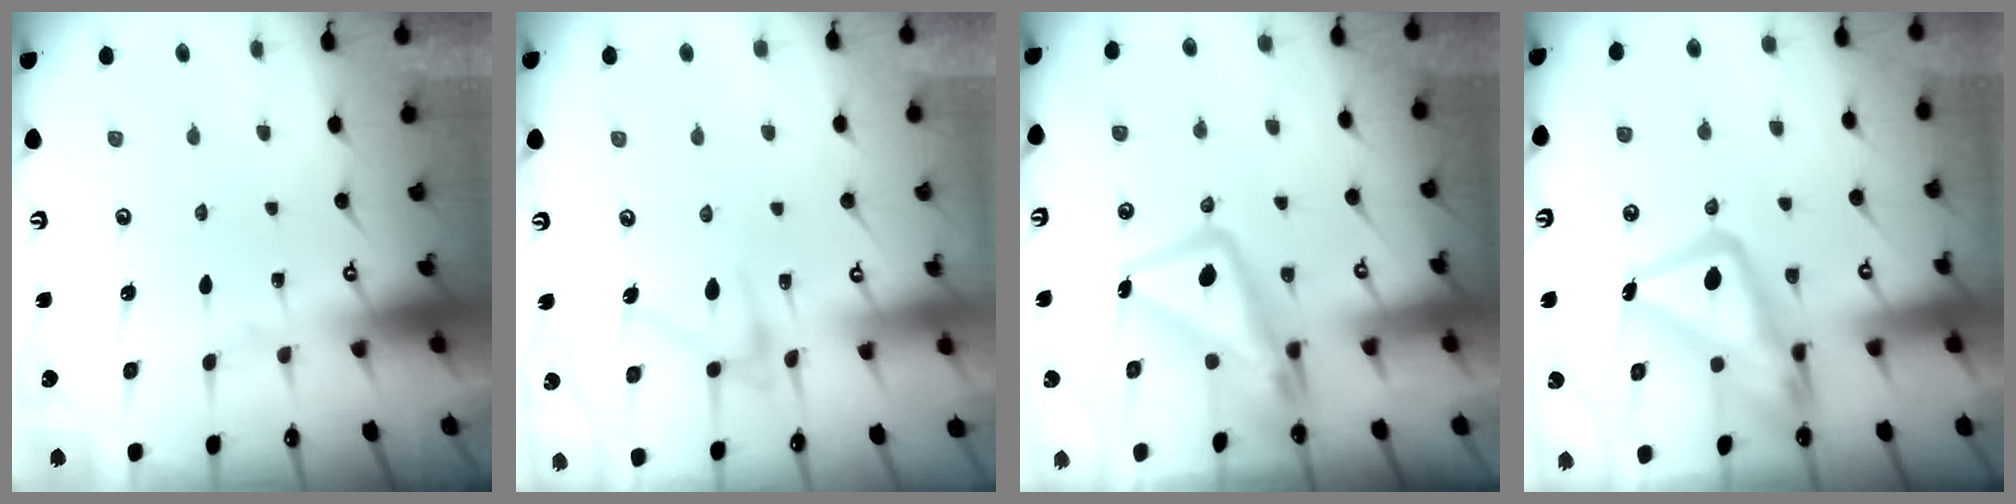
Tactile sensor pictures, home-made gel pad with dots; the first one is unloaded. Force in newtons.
{"total": 13.6, "press": 13.6, "slide": 0.9}
{"total": 14.9, "press": 14.8, "slide": 1.8}
{"total": 19.8, "press": 19.7, "slide": 1.7}